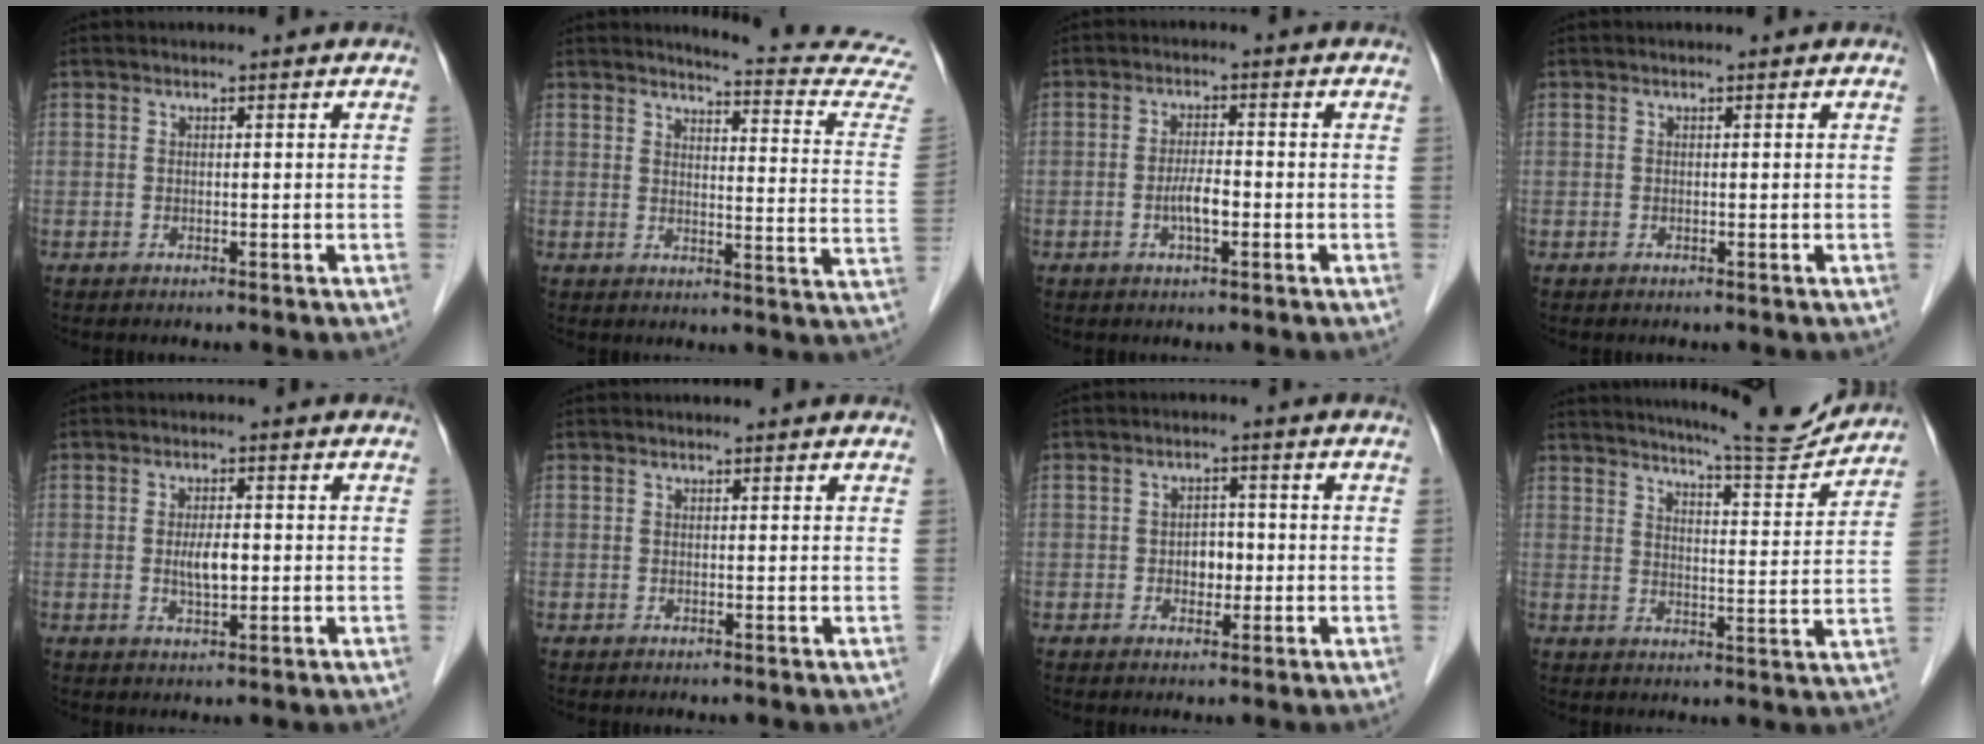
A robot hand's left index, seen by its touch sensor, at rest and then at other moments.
{"total": 15.5, "force": [15.3, -0.7, 2.7], "torque": [-0.022, -0.120, 0.147]}
{"total": 3.4, "force": [-1.1, 0.8, 3.1], "torque": [-0.061, 0.002, -0.019]}
{"total": 0.0}
{"total": 3.5, "force": [-0.2, 1.2, 3.3], "torque": [-0.064, -0.002, -0.002]}
{"total": 1.7, "force": [1.6, 0.2, 0.4], "torque": [-0.013, 0.010, 0.016]}
{"total": 3.0, "force": [-0.5, 2.1, 2.1], "torque": [-0.029, 0.007, -0.006]}
{"total": 12.7, "force": [12.1, 0.0, 3.6], "torque": [-0.054, -0.020, 0.161]}